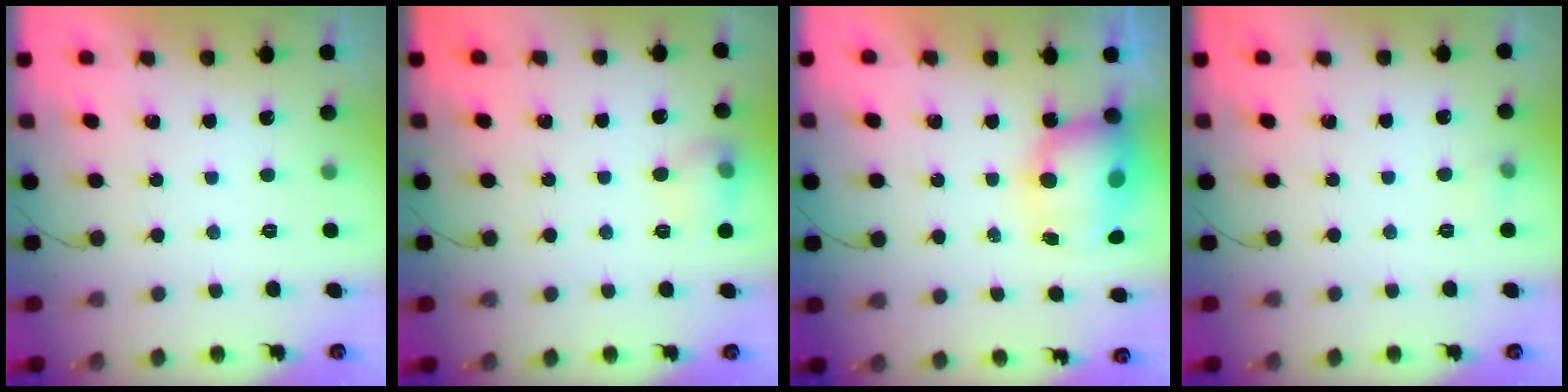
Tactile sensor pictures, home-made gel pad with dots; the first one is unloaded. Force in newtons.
{"total": 7.6, "press": 7.6, "slide": 1.0}
{"total": 9.8, "press": 9.5, "slide": 2.2}
{"total": 4.0, "press": 3.7, "slide": 1.6}